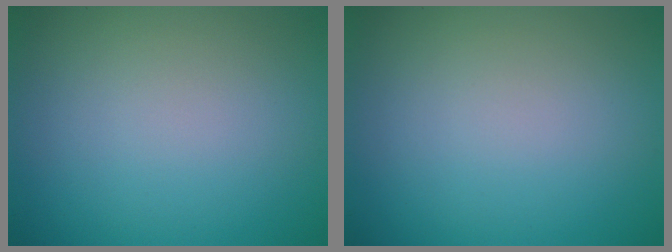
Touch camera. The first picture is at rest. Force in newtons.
{"total": 0.0}